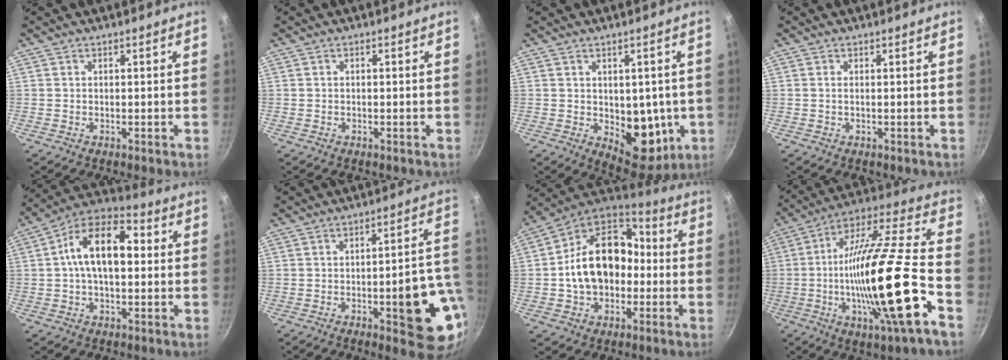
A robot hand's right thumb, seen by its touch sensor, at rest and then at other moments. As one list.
[{"total": 0.0}, {"total": 11.5, "force": [-1.0, 7.5, 8.7], "torque": [-0.062, -0.020, 0.000]}, {"total": 0.6, "force": [0.1, 0.0, 0.6], "torque": [-0.014, -0.001, 0.001]}, {"total": 14.6, "force": [1.8, 8.3, 11.9], "torque": [-0.168, 0.034, 0.008]}, {"total": 15.9, "force": [-3.9, 5.2, 14.5], "torque": [-0.135, 0.025, -0.050]}, {"total": 19.4, "force": [-1.3, 14.2, 13.1], "torque": [-0.198, 0.055, -0.032]}, {"total": 26.0, "force": [-7.5, 3.9, 24.5], "torque": [-0.400, 0.021, -0.135]}]